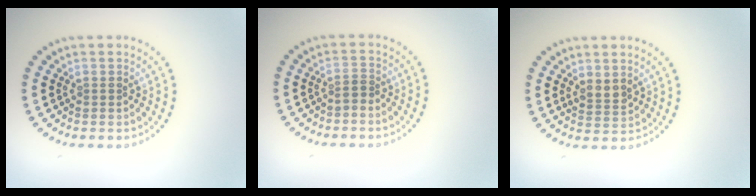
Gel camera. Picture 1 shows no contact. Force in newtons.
{"total": 0.6, "press": 0.4, "slide": 0.5}
{"total": 1.7, "press": 1.5, "slide": 0.9}